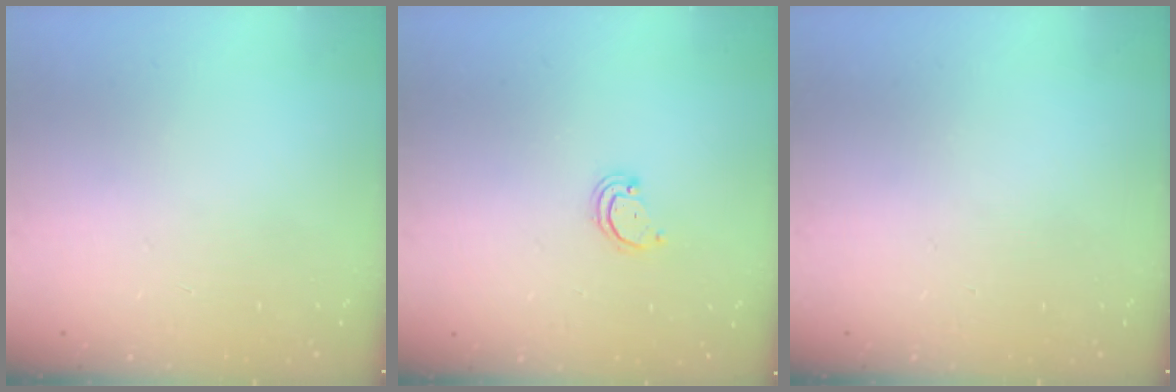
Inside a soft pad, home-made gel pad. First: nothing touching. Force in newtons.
{"total": 2.2, "press": 2.2, "slide": 0.2}
{"total": 0.0}